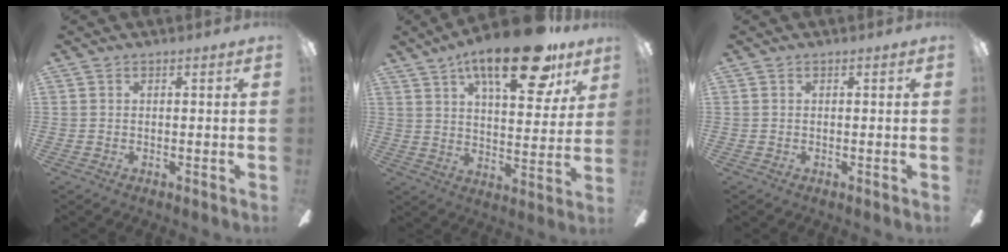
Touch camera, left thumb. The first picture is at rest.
{"total": 21.2, "force": [13.2, 7.6, 14.8], "torque": [-0.220, -0.063, 0.206]}
{"total": 0.0}